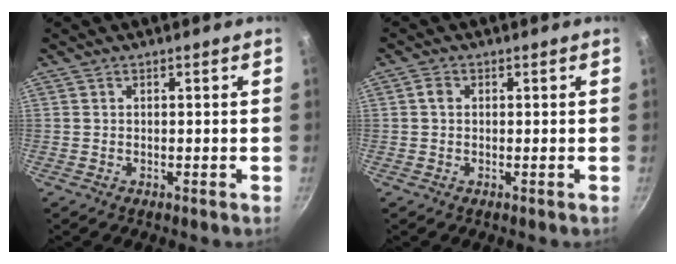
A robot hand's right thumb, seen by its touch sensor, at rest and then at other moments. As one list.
[{"total": 1.4, "force": [0.1, 1.1, 0.9], "torque": [-0.017, 0.007, -0.001]}]